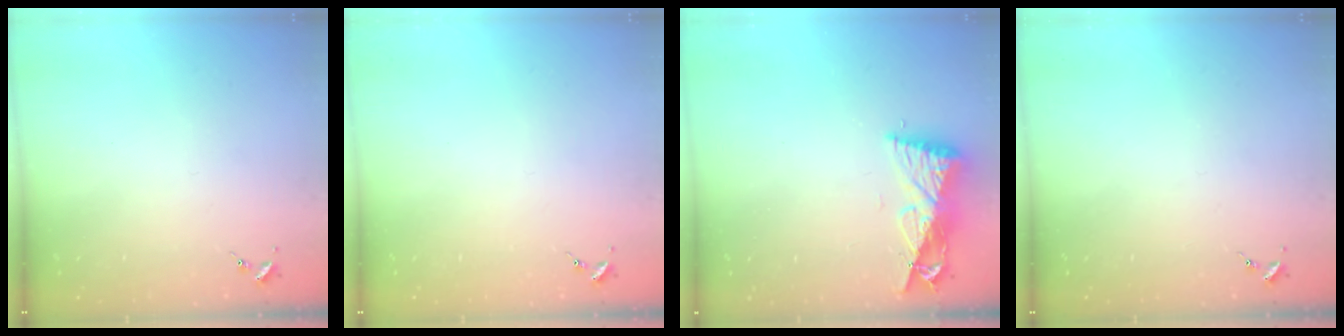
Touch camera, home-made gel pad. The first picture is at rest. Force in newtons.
{"total": 0.0}
{"total": 9.9, "press": 9.8, "slide": 1.0}
{"total": 0.0}